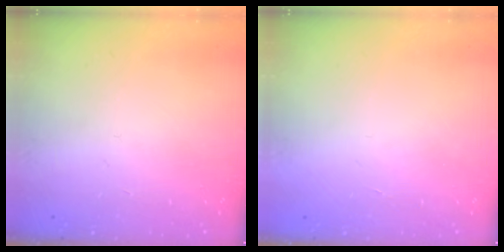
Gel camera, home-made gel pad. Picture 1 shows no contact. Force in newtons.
{"total": 1.6, "press": 1.5, "slide": 0.1}